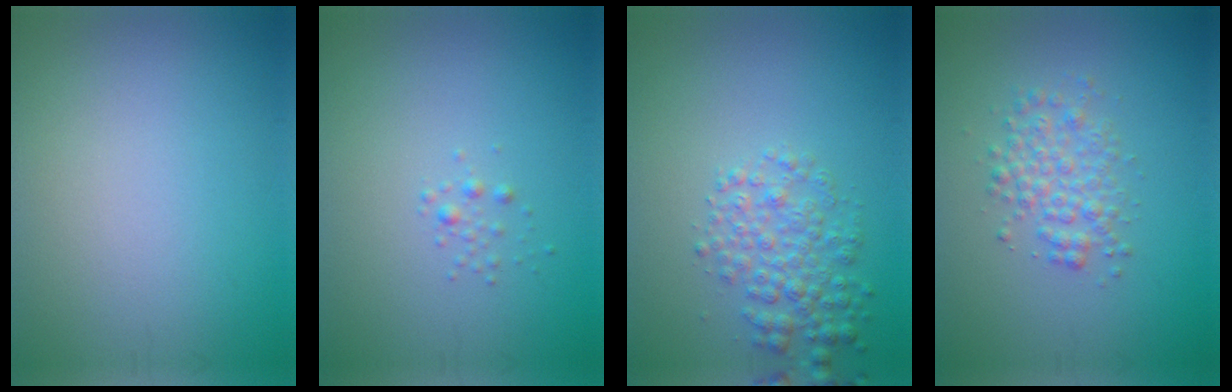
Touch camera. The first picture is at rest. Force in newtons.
{"total": 0.7, "press": 0.7, "slide": 0.0}
{"total": 3.4, "press": 3.4, "slide": 0.1}
{"total": 2.8, "press": 2.8, "slide": 0.0}